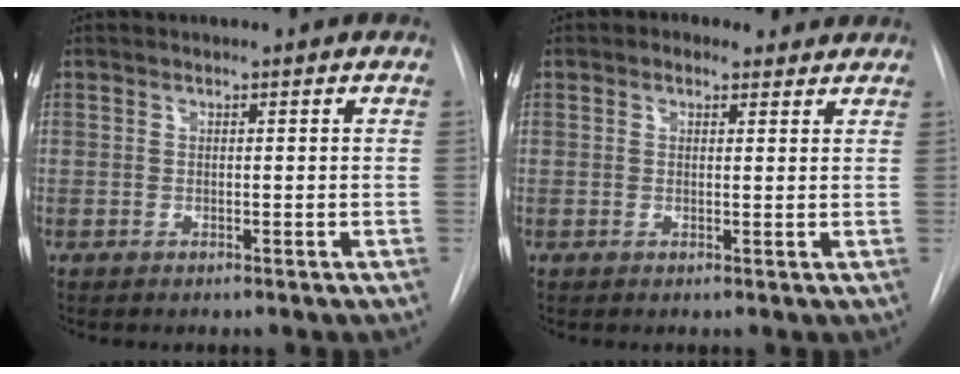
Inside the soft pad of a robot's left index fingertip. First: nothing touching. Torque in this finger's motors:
{"motor_torque": [0.67, -0.53, 0.20, 0.04]}